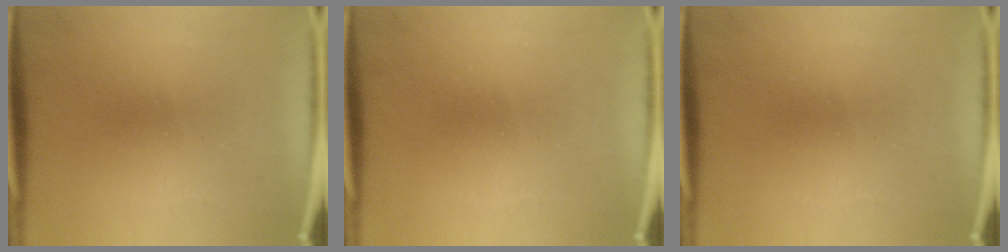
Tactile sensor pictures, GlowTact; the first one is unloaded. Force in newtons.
{"total": 0.0}
{"total": 0.0}